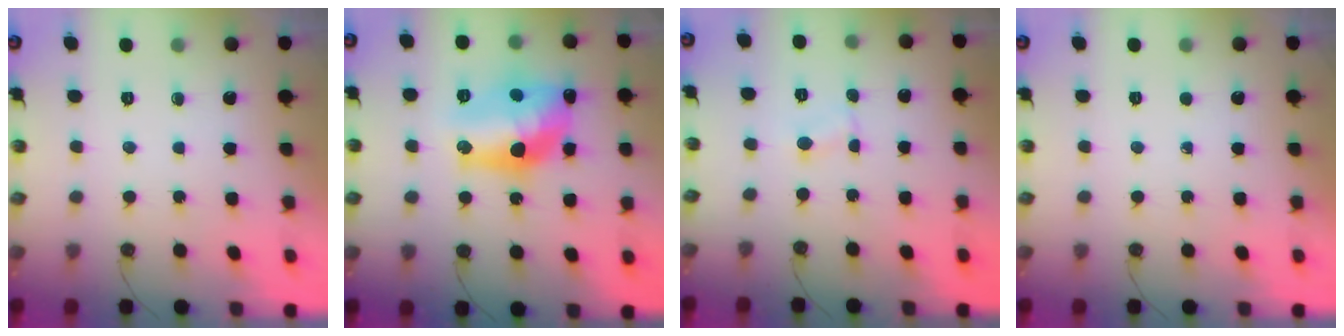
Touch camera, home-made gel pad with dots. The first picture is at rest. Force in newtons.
{"total": 16.2, "press": 16.1, "slide": 1.3}
{"total": 1.1, "press": 1.0, "slide": 0.3}
{"total": 0.0}